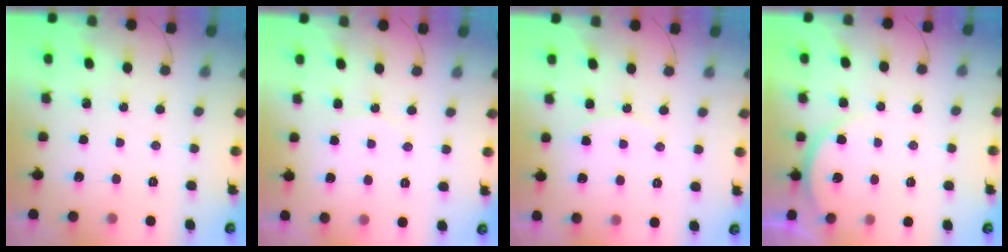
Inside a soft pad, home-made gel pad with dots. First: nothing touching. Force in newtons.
{"total": 4.4, "press": 4.4, "slide": 0.4}
{"total": 8.0, "press": 7.9, "slide": 0.7}
{"total": 4.8, "press": 4.7, "slide": 0.6}